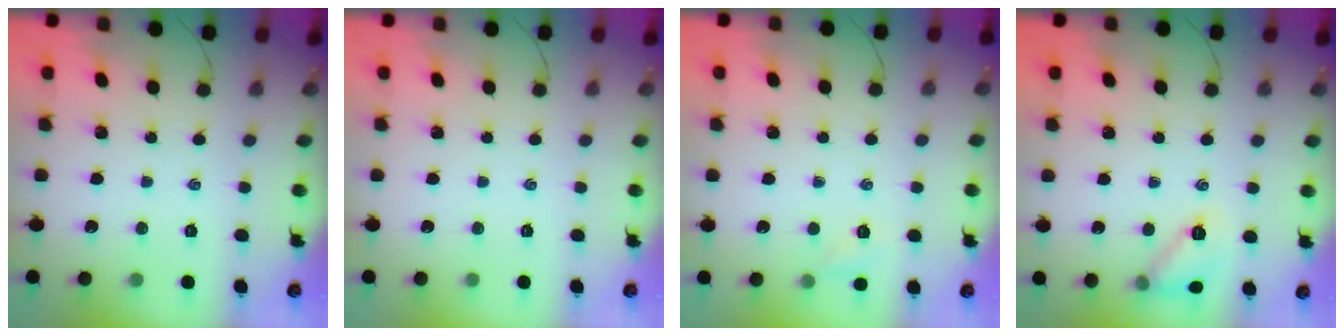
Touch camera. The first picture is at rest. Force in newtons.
{"total": 0.0}
{"total": 3.6, "press": 3.4, "slide": 1.2}
{"total": 9.7, "press": 9.7, "slide": 0.7}